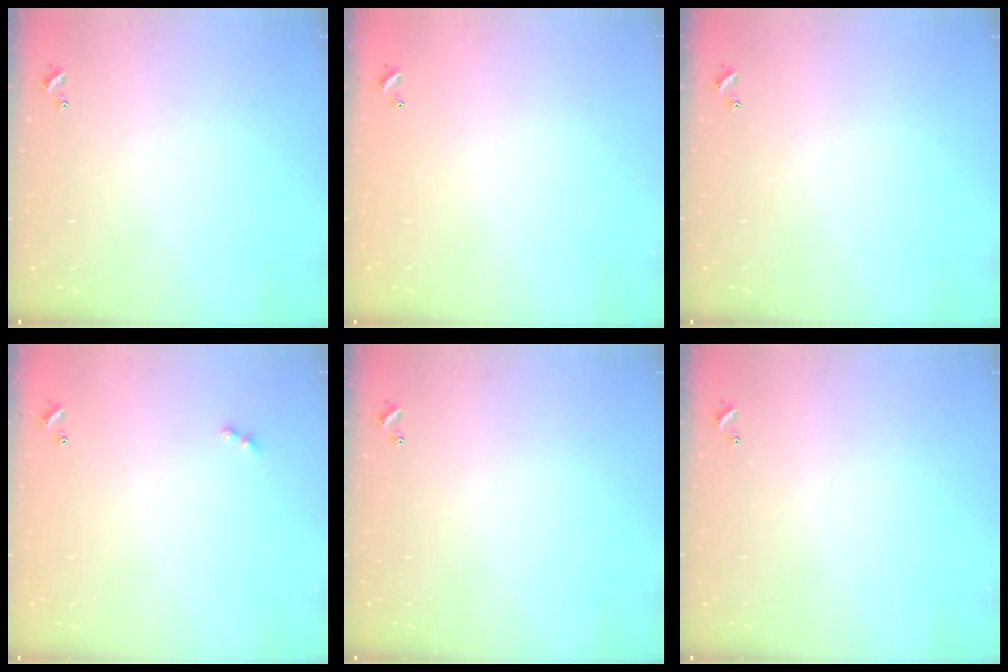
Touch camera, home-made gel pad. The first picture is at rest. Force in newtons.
{"total": 2.8, "press": 2.8, "slide": 0.1}
{"total": 0.0}
{"total": 2.5, "press": 2.4, "slide": 0.5}
{"total": 0.0}
{"total": 0.0}